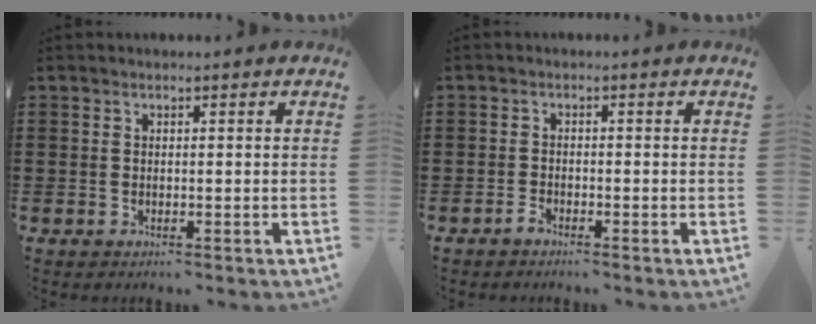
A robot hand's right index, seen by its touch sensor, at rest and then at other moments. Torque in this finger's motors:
{"motor_torque": [-0.42, 1.72, -0.03, 0.00]}